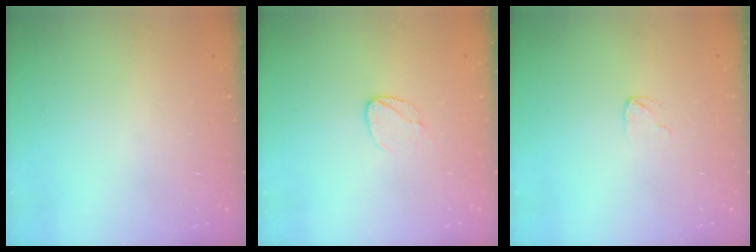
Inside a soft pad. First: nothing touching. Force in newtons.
{"total": 5.0, "press": 5.0, "slide": 0.5}
{"total": 3.0, "press": 2.9, "slide": 0.3}